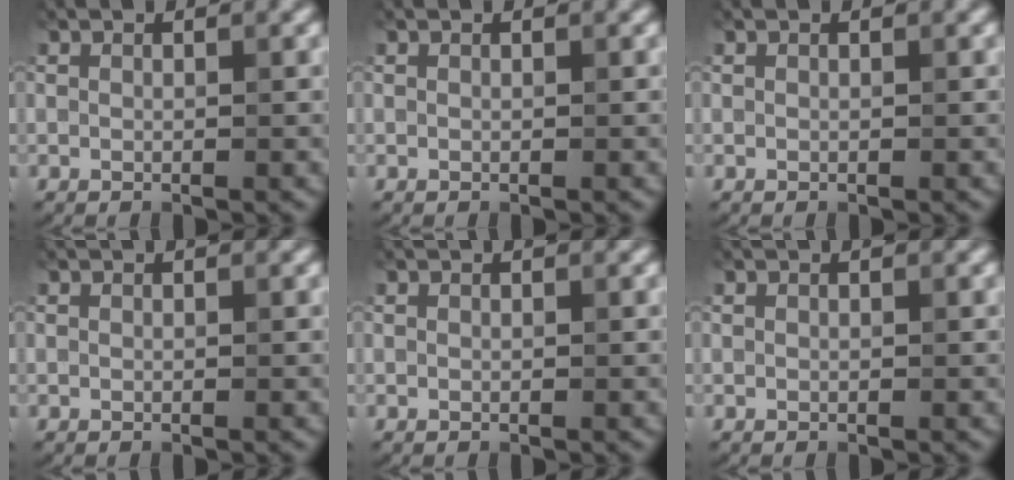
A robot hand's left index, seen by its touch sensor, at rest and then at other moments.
{"total": 0.0}
{"total": 0.0}
{"total": 0.0}
{"total": 0.0}
{"total": 0.0}